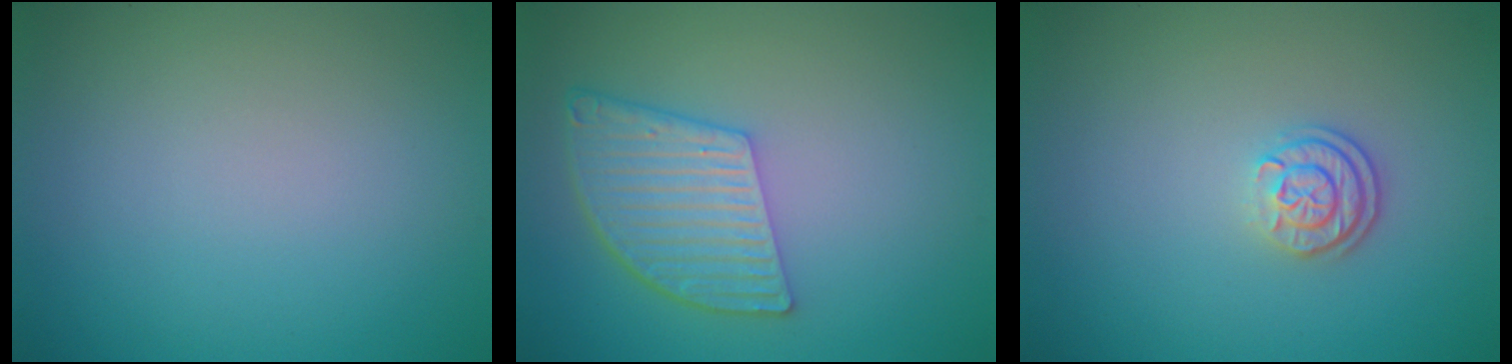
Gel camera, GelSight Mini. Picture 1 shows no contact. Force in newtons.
{"total": 5.8, "press": 4.3, "slide": 3.8}
{"total": 2.5, "press": 2.0, "slide": 1.5}